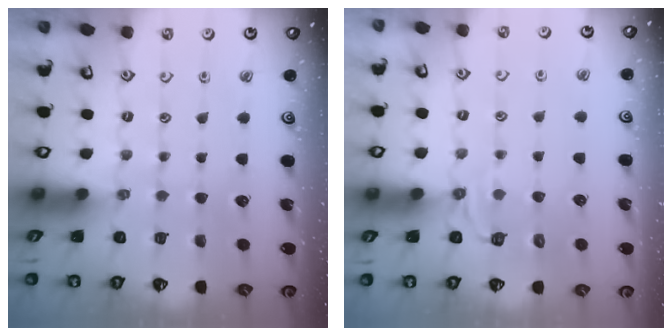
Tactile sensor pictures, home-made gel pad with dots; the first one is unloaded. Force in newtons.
{"total": 3.7, "press": 3.1, "slide": 2.0}